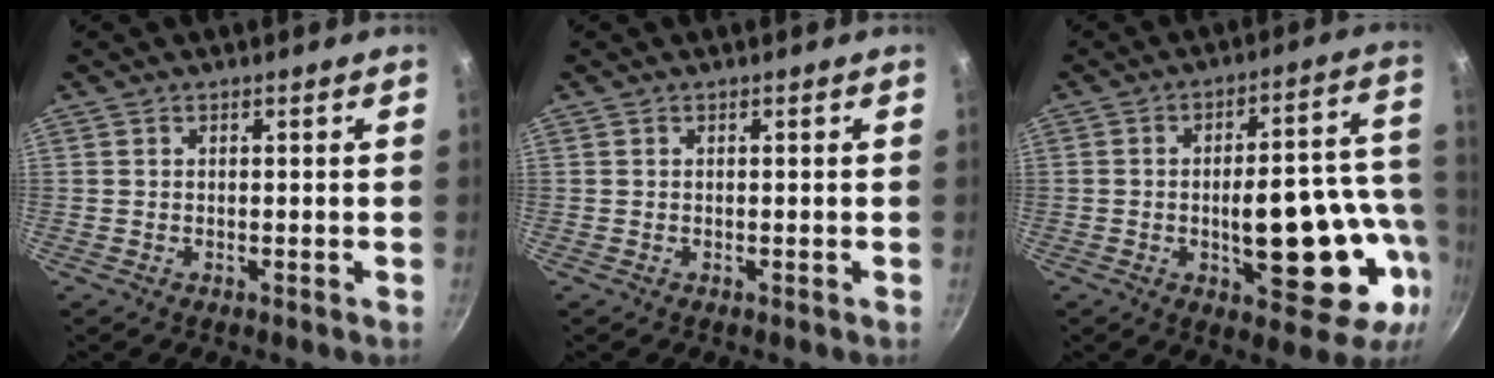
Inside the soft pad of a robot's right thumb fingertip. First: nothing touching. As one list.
[{"total": 0.0}, {"total": 20.5, "force": [-4.6, 8.7, 18.0], "torque": [-0.199, 0.032, -0.056]}]